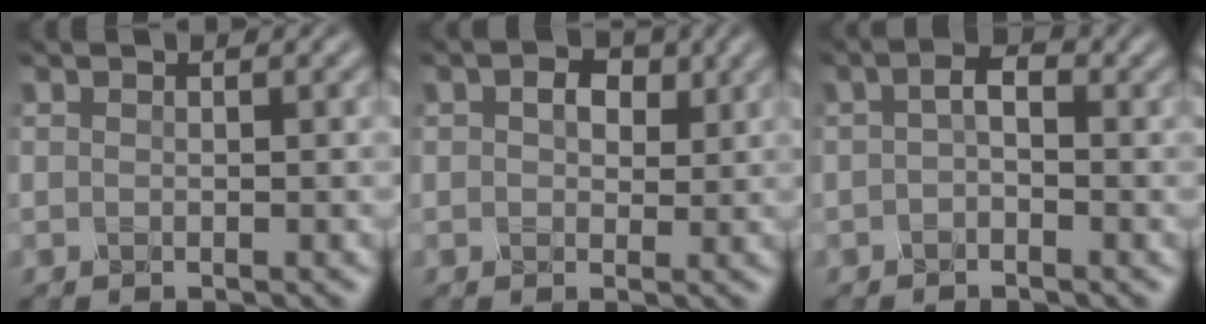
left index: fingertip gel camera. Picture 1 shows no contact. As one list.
[{"total": 2.9, "force": [0.8, 2.1, 1.8], "torque": [-0.037, 0.004, 0.004]}, {"total": 2.0, "force": [-0.3, 1.1, 1.6], "torque": [-0.026, 0.010, -0.014]}]